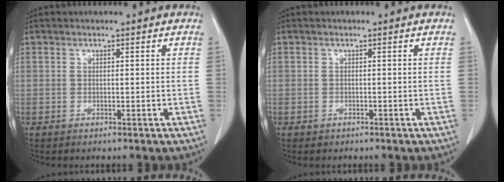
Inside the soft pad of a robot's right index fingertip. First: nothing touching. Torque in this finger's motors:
{"motor_torque": [0.13, -0.10, 0.00, 0.01]}